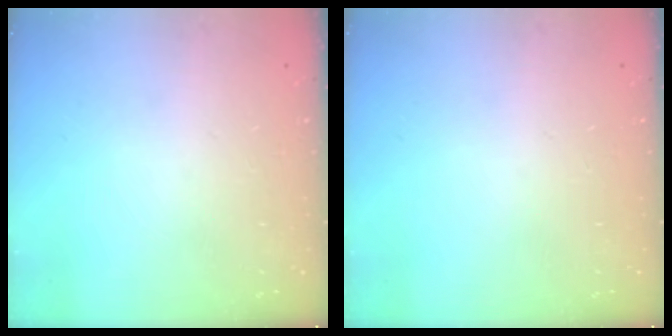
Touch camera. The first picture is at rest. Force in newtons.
{"total": 0.0}